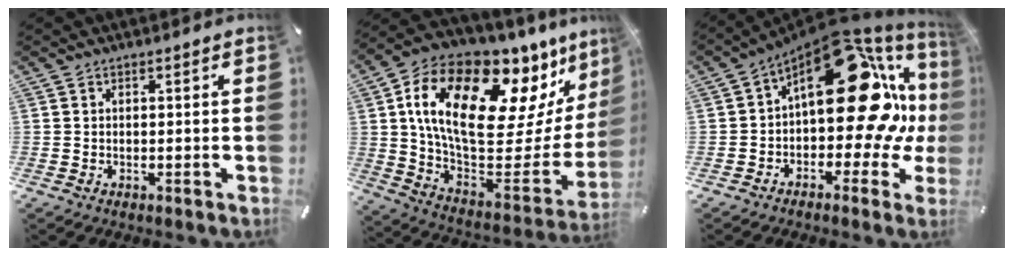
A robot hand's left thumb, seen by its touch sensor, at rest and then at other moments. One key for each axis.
{"total": 24.3, "fx": 10.5, "fy": 12.9, "fz": 17.7, "tx": -0.312, "ty": -0.064, "tz": 0.182}
{"total": 25.5, "fx": 7.5, "fy": 13.6, "fz": 20.1, "tx": -0.270, "ty": -0.056, "tz": 0.136}